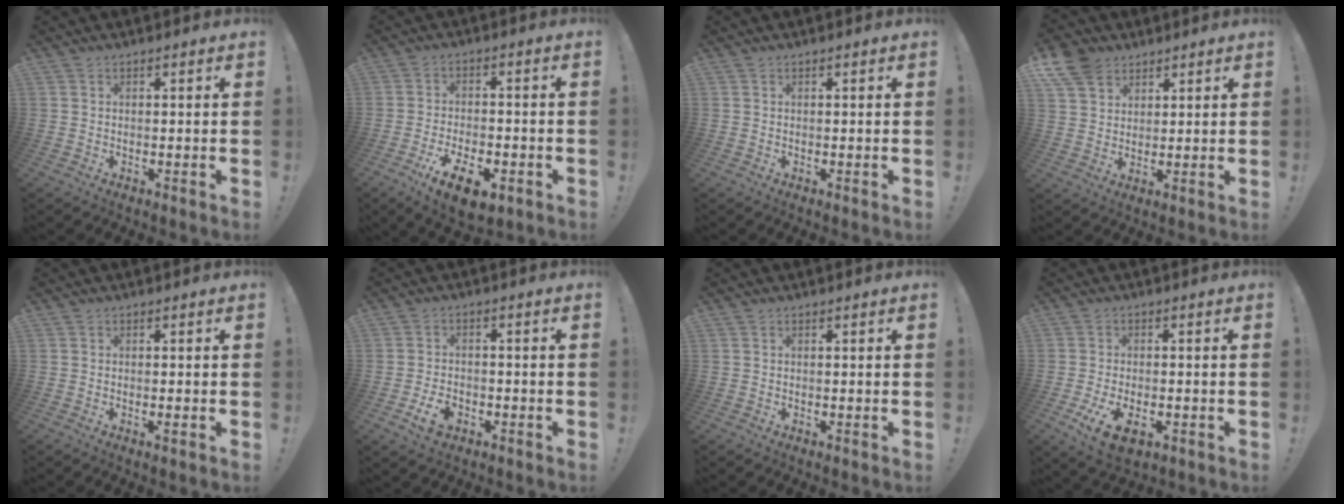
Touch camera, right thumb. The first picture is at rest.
{"total": 11.1, "force": [-6.3, 4.5, 7.9], "torque": [-0.128, 0.032, -0.102]}
{"total": 0.0}
{"total": 9.0, "force": [5.6, 6.3, 3.2], "torque": [-0.060, -0.025, 0.113]}
{"total": 1.1, "force": [-0.4, -0.1, 1.0], "torque": [-0.023, 0.001, -0.005]}
{"total": 6.2, "force": [-3.2, 3.8, 3.7], "torque": [-0.064, 0.010, -0.056]}
{"total": 0.0}
{"total": 8.0, "force": [-3.0, 4.3, 6.0], "torque": [-0.123, 0.001, -0.052]}